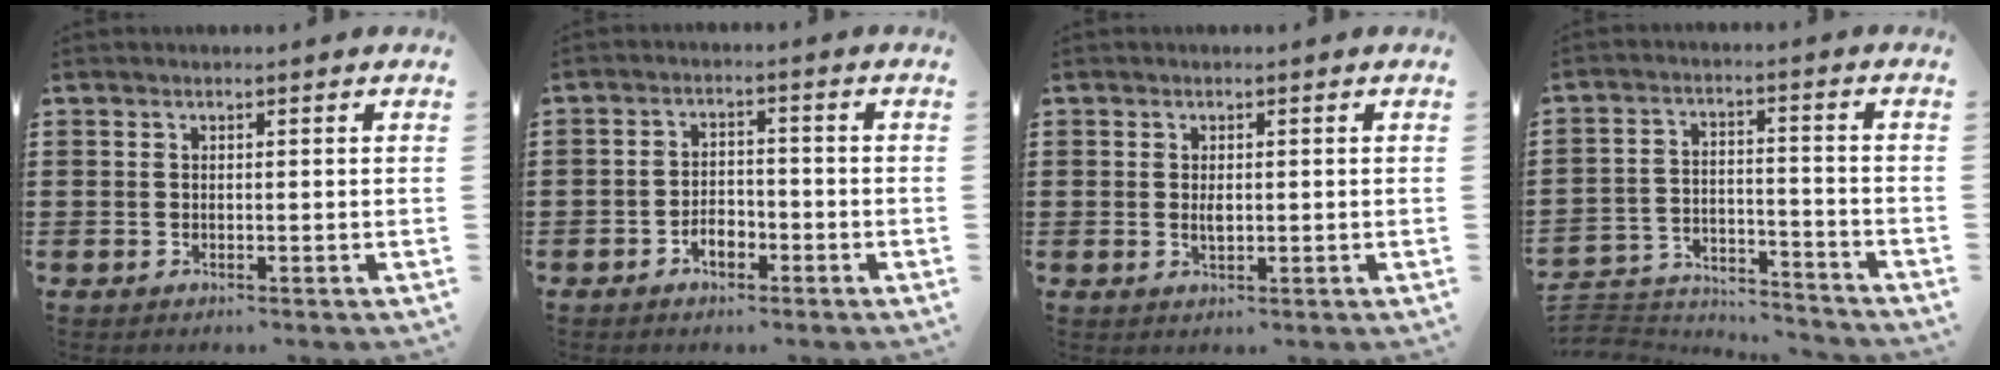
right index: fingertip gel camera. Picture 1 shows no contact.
{"total": 3.3, "force": [-2.0, 1.8, 1.9], "torque": [-0.036, 0.004, -0.039]}
{"total": 1.6, "force": [0.1, 0.6, 1.5], "torque": [-0.030, -0.001, 0.003]}
{"total": 4.8, "force": [-4.7, 0.7, 0.4], "torque": [-0.018, 0.005, -0.098]}